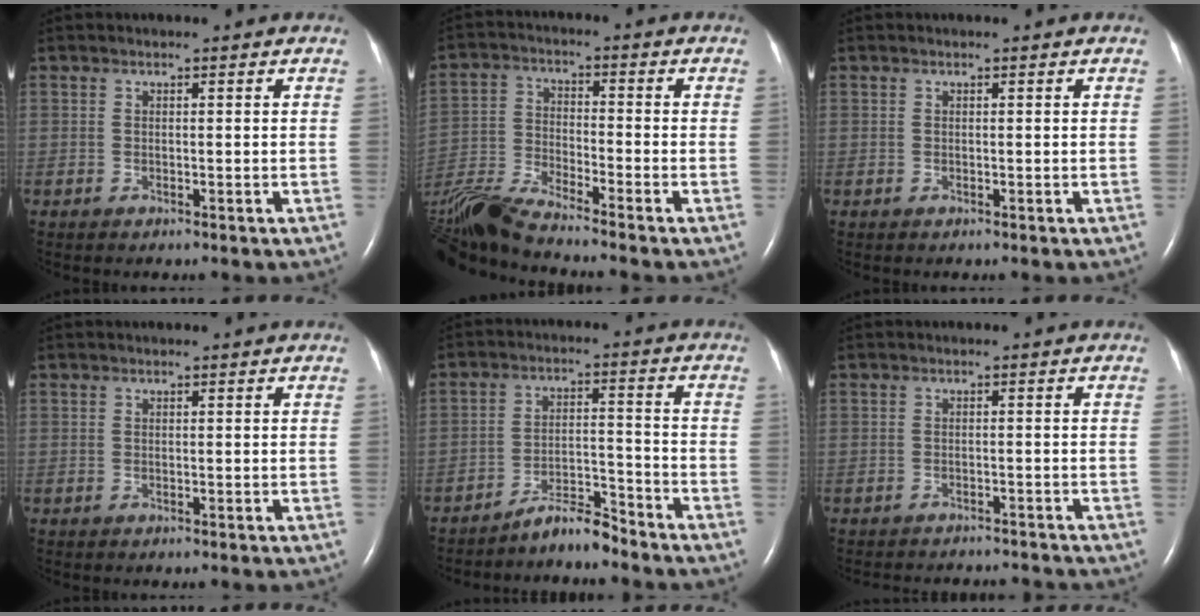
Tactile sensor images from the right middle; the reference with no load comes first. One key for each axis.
{"total": 10.4, "fx": -9.6, "fy": -1.1, "fz": 4.1, "tx": -0.090, "ty": -0.018, "tz": -0.189}
{"total": 0.0}
{"total": 0.0}
{"total": 5.1, "fx": -4.9, "fy": 0.4, "fz": 1.3, "tx": -0.020, "ty": 0.000, "tz": -0.087}
{"total": 7.5, "fx": -7.3, "fy": 1.2, "fz": 1.2, "tx": -0.019, "ty": 0.002, "tz": -0.088}